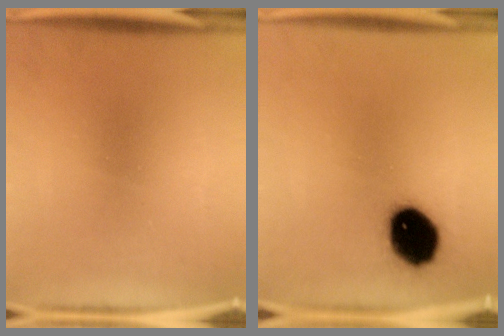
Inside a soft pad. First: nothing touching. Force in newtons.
{"total": 14.0}